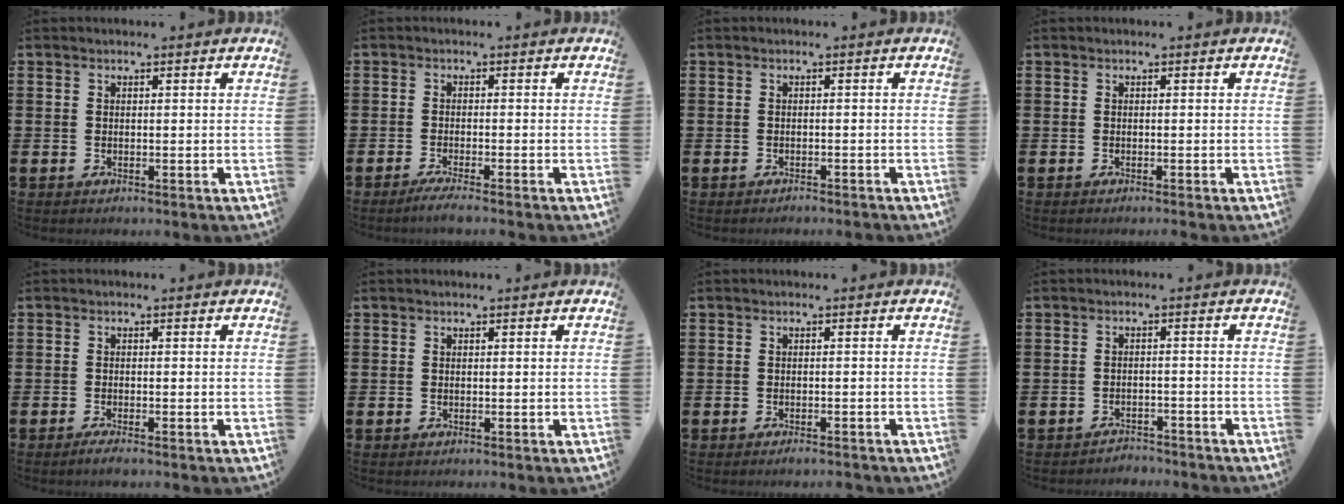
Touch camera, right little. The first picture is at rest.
{"total": 1.7, "force": [-1.3, 0.0, 1.2], "torque": [-0.018, 0.001, -0.024]}
{"total": 0.6, "force": [-0.6, 0.0, -0.1], "torque": [0.000, -0.002, -0.013]}
{"total": 0.0}
{"total": 1.1, "force": [-0.7, 0.1, 0.8], "torque": [-0.015, -0.002, -0.013]}
{"total": 0.0}
{"total": 1.0, "force": [-0.9, 0.0, 0.4], "torque": [-0.009, -0.002, -0.017]}
{"total": 2.0, "force": [-2.0, 0.1, -0.3], "torque": [-0.002, 0.003, -0.044]}